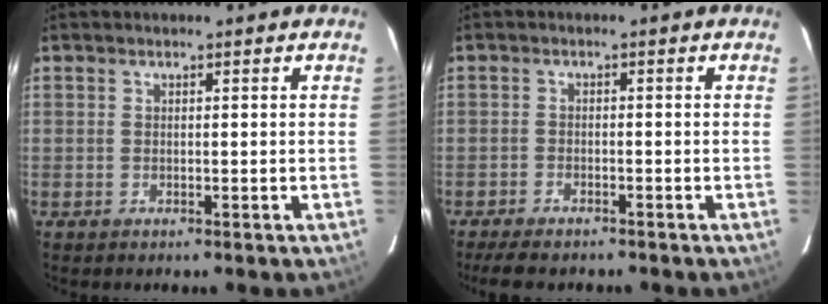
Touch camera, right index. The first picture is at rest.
{"total": 6.1, "force": [-5.2, 1.8, 2.6], "torque": [-0.070, -0.016, -0.086]}